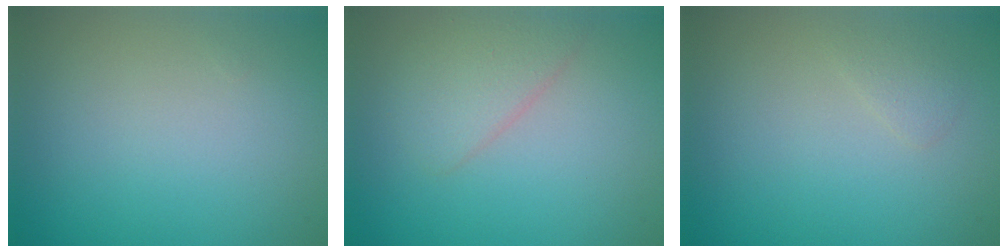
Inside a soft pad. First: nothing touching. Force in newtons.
{"total": 2.3, "press": 2.3, "slide": 0.0}
{"total": 0.8, "press": 0.8, "slide": 0.0}